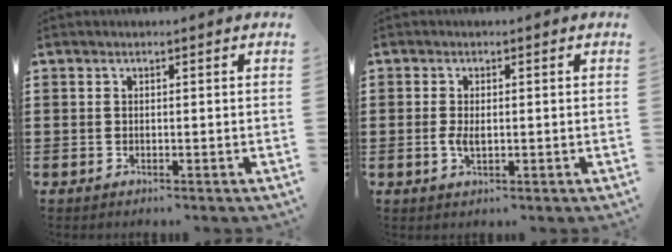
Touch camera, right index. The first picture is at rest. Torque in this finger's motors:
{"motor_torque": [2.14, 0.00, 0.08, 0.06]}